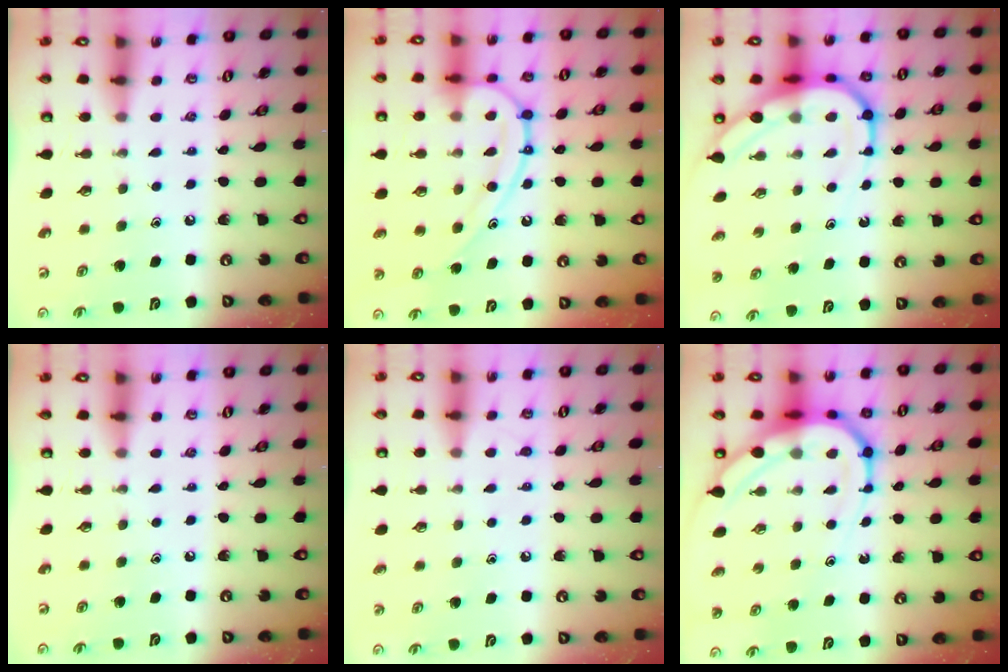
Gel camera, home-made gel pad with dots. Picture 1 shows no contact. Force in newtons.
{"total": 16.1, "press": 16.0, "slide": 1.4}
{"total": 11.3, "press": 11.3, "slide": 1.1}
{"total": 0.0}
{"total": 5.4, "press": 5.4, "slide": 0.7}
{"total": 12.9, "press": 12.9, "slide": 1.2}